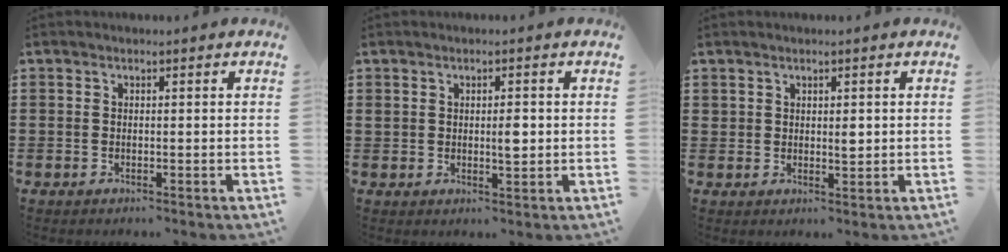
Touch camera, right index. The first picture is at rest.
{"total": 2.9, "force": [0.4, 1.2, 2.6], "torque": [-0.042, 0.000, 0.003]}
{"total": 1.8, "force": [0.9, 1.0, 1.2], "torque": [-0.019, 0.001, 0.014]}